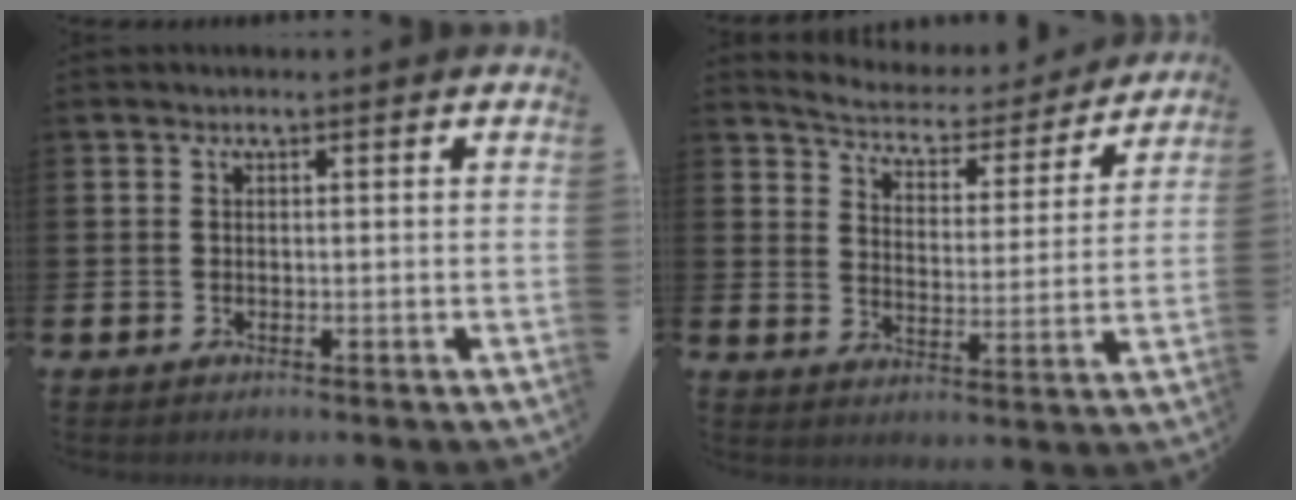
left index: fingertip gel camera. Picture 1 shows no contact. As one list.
[{"total": 5.2, "force": [4.9, 1.3, 0.7], "torque": [-0.047, -0.041, 0.080]}]